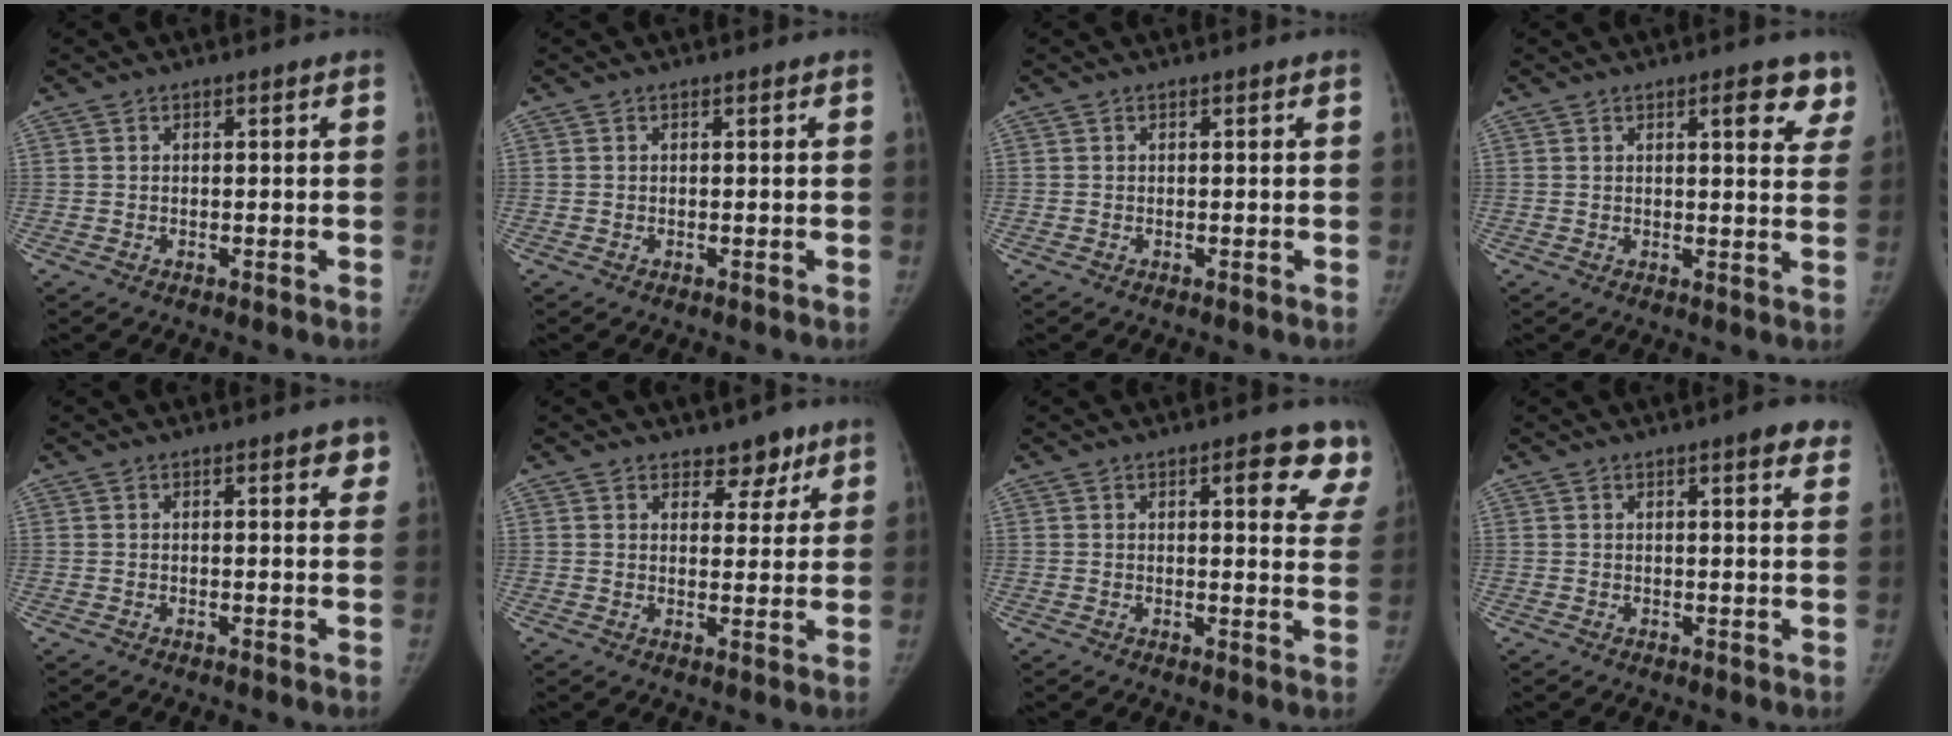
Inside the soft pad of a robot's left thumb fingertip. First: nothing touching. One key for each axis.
{"total": 0.0}
{"total": 0.0}
{"total": 7.0, "fx": 4.2, "fy": 2.3, "fz": 5.1, "tx": -0.032, "ty": -0.017, "tz": 0.049}
{"total": 3.1, "fx": 1.8, "fy": 1.2, "fz": 2.2, "tx": -0.008, "ty": -0.004, "tz": 0.016}
{"total": 5.0, "fx": 3.6, "fy": 3.0, "fz": 1.7, "tx": 0.011, "ty": -0.021, "tz": 0.051}
{"total": 10.8, "fx": 6.5, "fy": 3.6, "fz": 7.8, "tx": -0.054, "ty": -0.027, "tz": 0.063}
{"total": 5.3, "fx": 3.5, "fy": 1.2, "fz": 3.9, "tx": -0.030, "ty": -0.006, "tz": 0.038}